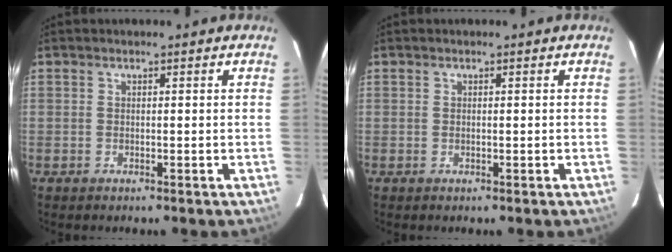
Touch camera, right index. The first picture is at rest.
{"total": 0.0}